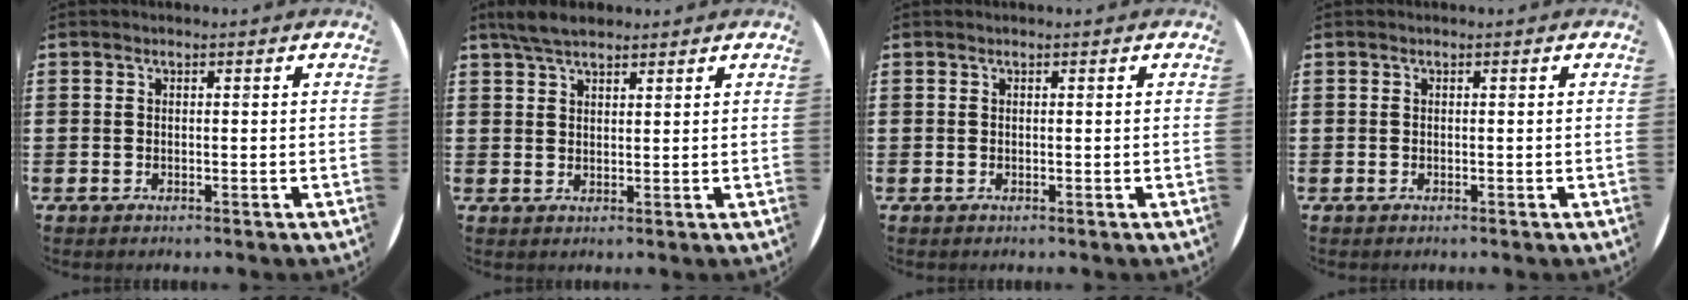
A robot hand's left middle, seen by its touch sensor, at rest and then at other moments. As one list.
[{"total": 4.1, "force": [3.4, 1.2, 1.9], "torque": [-0.045, 0.003, 0.063]}, {"total": 0.0}, {"total": 0.0}]